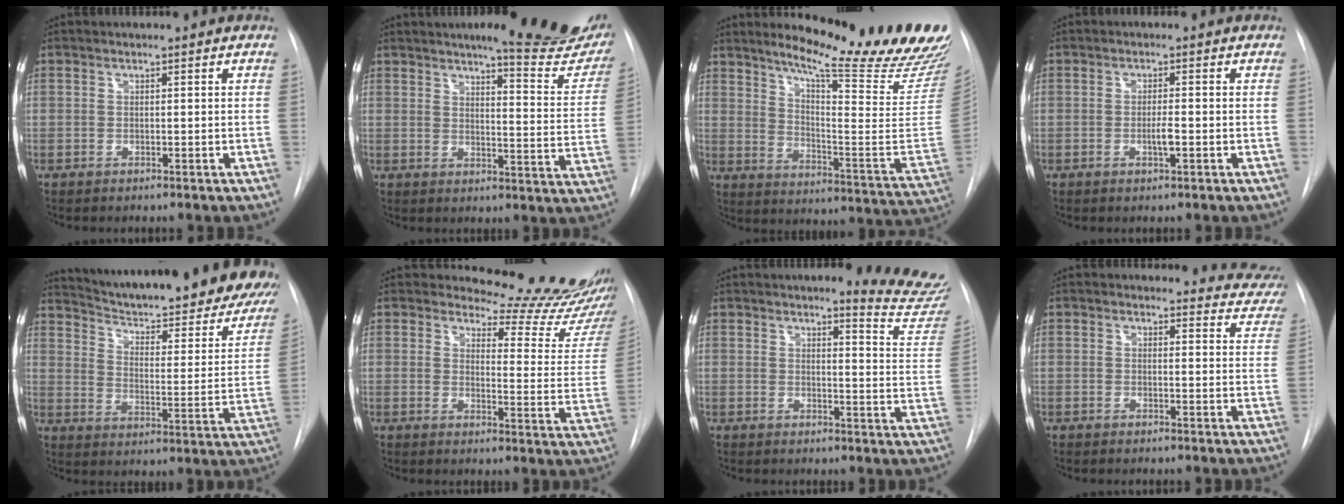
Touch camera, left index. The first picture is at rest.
{"total": 18.0, "force": [15.1, 2.6, 9.5], "torque": [-0.106, -0.057, 0.169]}
{"total": 24.8, "force": [20.7, 1.0, 13.6], "torque": [-0.200, -0.100, 0.269]}
{"total": 1.8, "force": [-0.5, 0.1, 1.8], "torque": [-0.034, -0.002, -0.009]}
{"total": 32.2, "force": [27.7, 6.0, 15.2], "torque": [-0.225, -0.087, 0.345]}
{"total": 16.2, "force": [15.8, 1.5, 3.1], "torque": [-0.021, -0.127, 0.163]}
{"total": 12.2, "force": [11.9, 0.1, 2.4], "torque": [-0.010, -0.101, 0.111]}
{"total": 8.4, "force": [8.2, 1.9, -0.4], "torque": [0.043, -0.047, 0.053]}